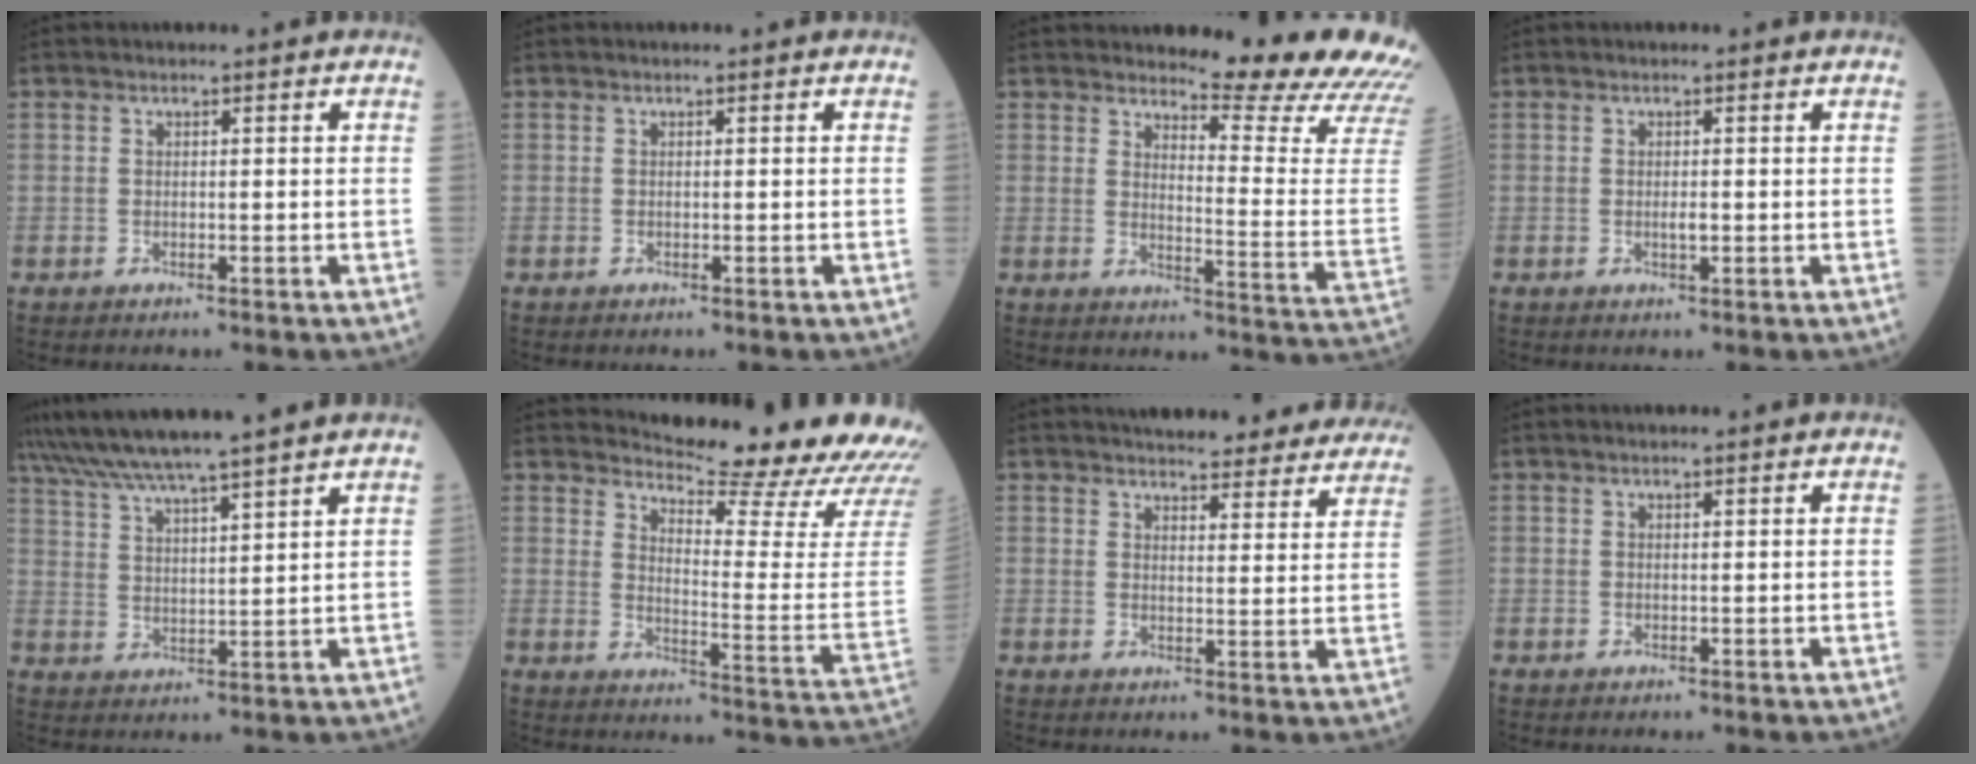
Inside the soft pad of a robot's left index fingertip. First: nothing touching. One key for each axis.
{"total": 0.0}
{"total": 15.1, "fx": 14.6, "fy": -0.5, "fz": 4.1, "tx": -0.056, "ty": -0.127, "tz": 0.155}
{"total": 1.5, "fx": -0.4, "fy": 0.3, "fz": 1.4, "tx": -0.027, "ty": -0.005, "tz": -0.007}
{"total": 11.8, "fx": 10.3, "fy": -1.5, "fz": 5.4, "tx": -0.100, "ty": 0.016, "tz": 0.170}
{"total": 19.1, "fx": 18.2, "fy": 0.7, "fz": 5.6, "tx": -0.088, "ty": -0.114, "tz": 0.214}
{"total": 21.0, "fx": 19.2, "fy": 4.7, "fz": 7.1, "tx": -0.080, "ty": -0.020, "tz": 0.218}
{"total": 1.1, "fx": 0.8, "fy": 0.0, "fz": 0.7, "tx": -0.012, "ty": 0.010, "tz": 0.015}